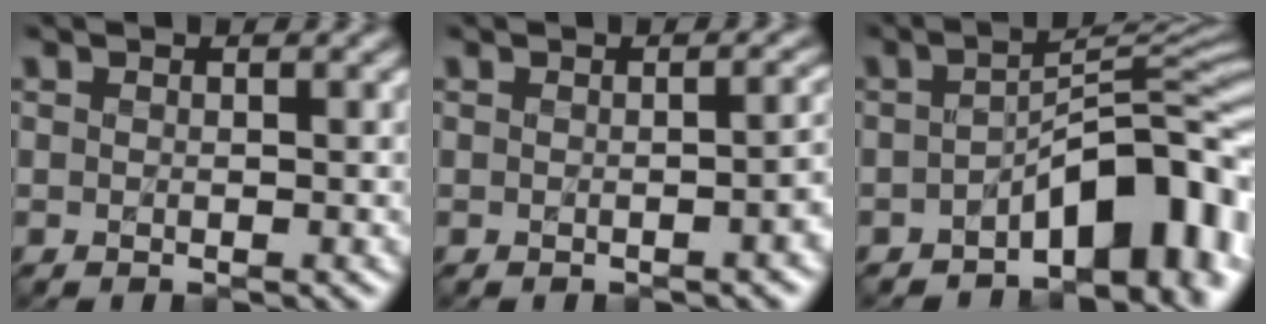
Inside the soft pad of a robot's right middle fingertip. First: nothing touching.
{"total": 1.9, "force": [-1.0, 0.6, 1.6], "torque": [-0.019, 0.003, -0.012]}
{"total": 8.6, "force": [-4.1, 3.6, 6.6], "torque": [-0.068, 0.013, -0.074]}